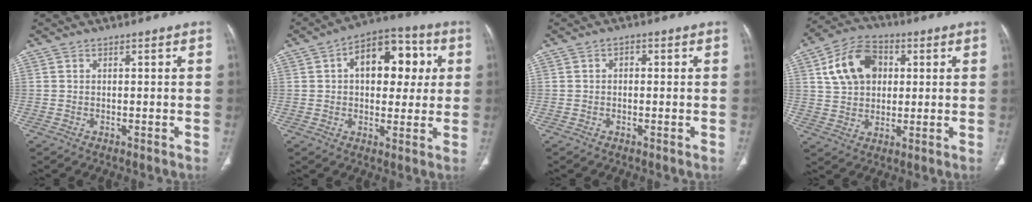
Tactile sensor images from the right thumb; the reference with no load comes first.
{"total": 15.0, "force": [3.4, 9.1, 11.4], "torque": [-0.116, 0.018, 0.045]}
{"total": 1.4, "force": [0.1, 1.0, 1.0], "torque": [-0.008, 0.006, -0.002]}
{"total": 12.7, "force": [3.3, 9.2, 8.0], "torque": [-0.120, 0.009, 0.055]}